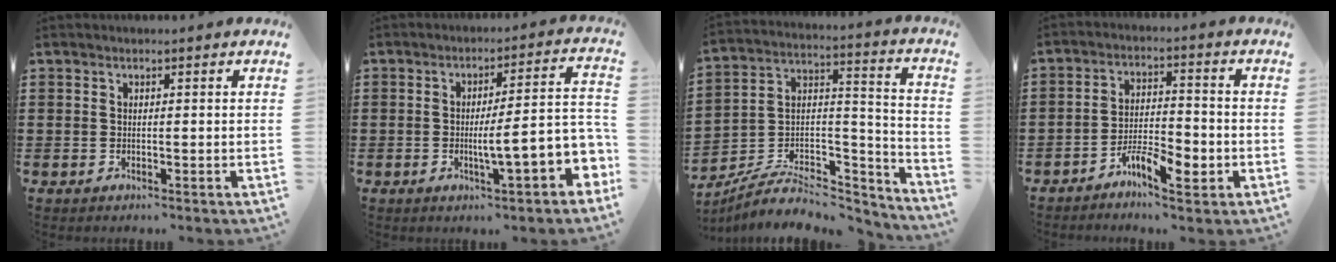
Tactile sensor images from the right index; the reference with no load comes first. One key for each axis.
{"total": 8.4, "fx": -2.4, "fy": 1.4, "fz": 8.0, "tx": -0.117, "ty": -0.009, "tz": -0.044}
{"total": 7.8, "fx": -6.0, "fy": 3.6, "fz": 3.5, "tx": -0.060, "ty": 0.013, "tz": -0.112}
{"total": 6.5, "fx": -3.8, "fy": 2.4, "fz": 4.7, "tx": -0.080, "ty": 0.013, "tz": -0.069}